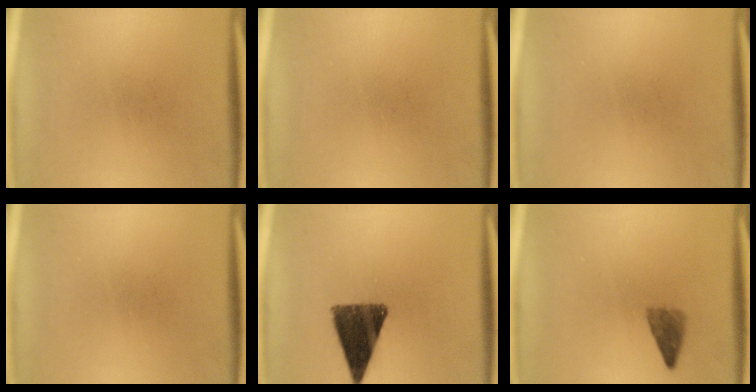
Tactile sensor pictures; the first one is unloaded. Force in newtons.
{"total": 0.0}
{"total": 0.0}
{"total": 0.0}
{"total": 11.7}
{"total": 2.4}